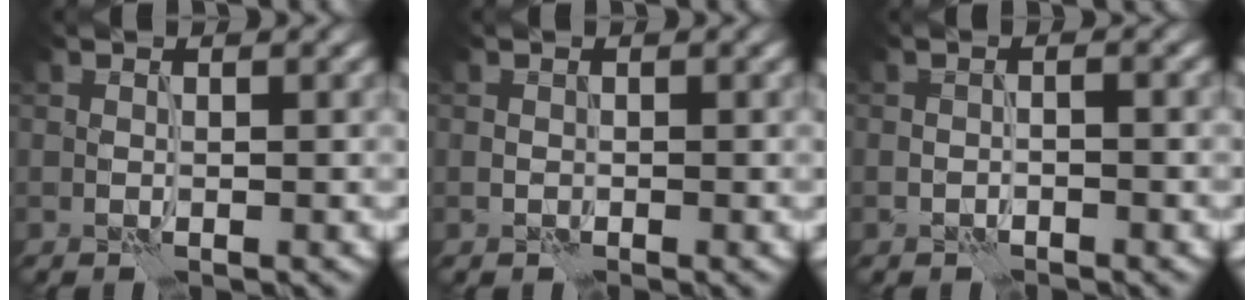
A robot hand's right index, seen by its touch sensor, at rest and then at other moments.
{"total": 0.0}
{"total": 0.8, "force": [-0.7, -0.3, 0.3], "torque": [-0.006, -0.001, -0.013]}